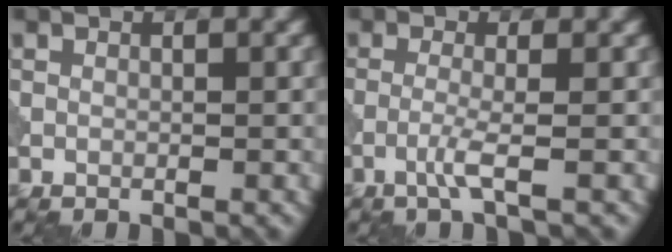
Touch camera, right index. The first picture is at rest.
{"total": 2.2, "force": [-0.9, 0.2, 2.0], "torque": [-0.042, 0.004, -0.030]}